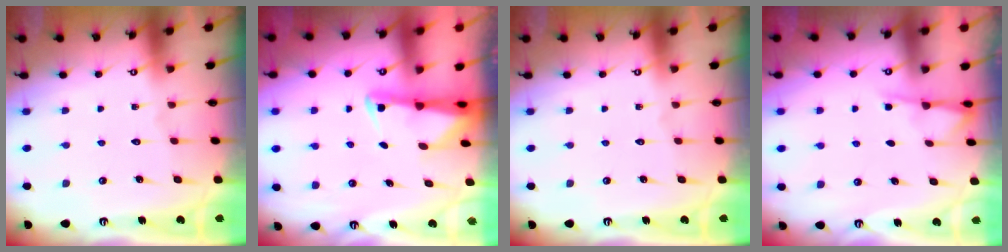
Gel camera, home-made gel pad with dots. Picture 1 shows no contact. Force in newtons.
{"total": 2.2, "press": 2.2, "slide": 0.5}
{"total": 0.0}
{"total": 2.5, "press": 2.5, "slide": 0.4}